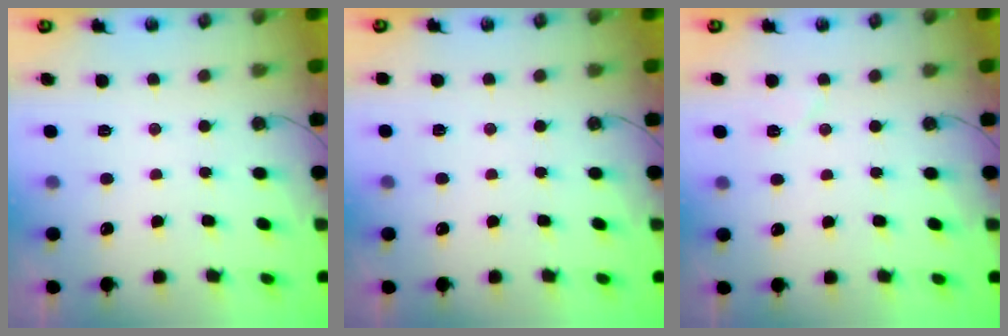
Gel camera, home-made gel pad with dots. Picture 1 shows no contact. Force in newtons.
{"total": 2.1, "press": 0.8, "slide": 2.0}
{"total": 5.2, "press": 5.0, "slide": 1.4}